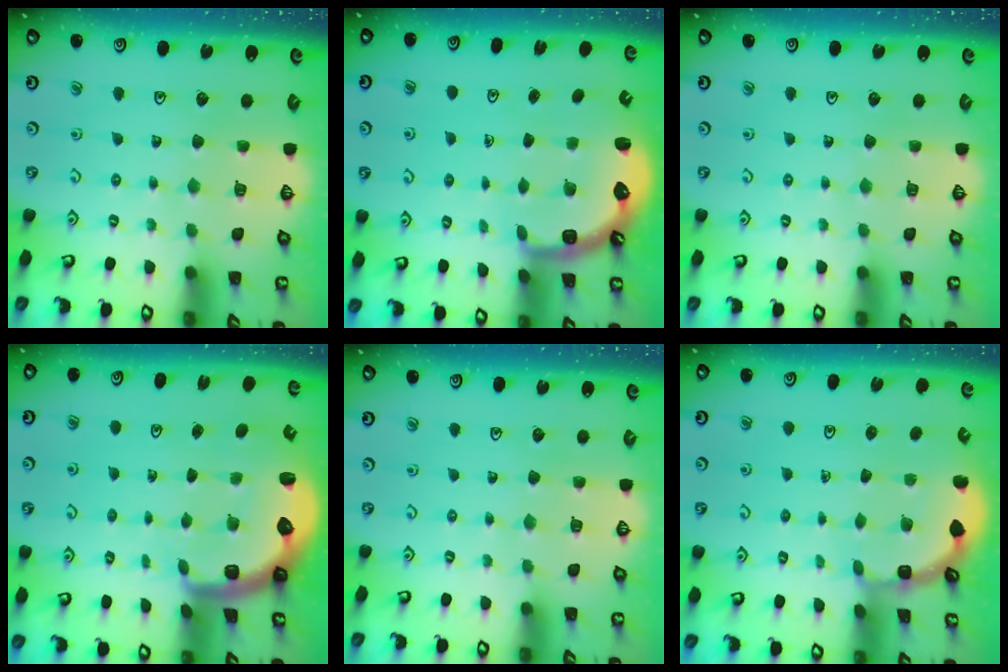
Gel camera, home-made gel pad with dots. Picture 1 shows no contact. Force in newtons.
{"total": 3.0, "press": 2.4, "slide": 1.8}
{"total": 0.0}
{"total": 2.8, "press": 2.4, "slide": 1.4}
{"total": 0.0}
{"total": 2.1, "press": 2.1, "slide": 0.1}